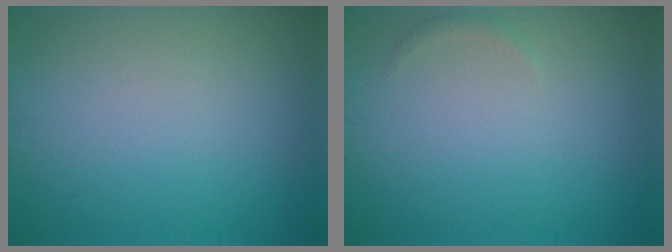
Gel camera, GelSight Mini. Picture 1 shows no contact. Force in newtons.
{"total": 0.6, "press": 0.6, "slide": 0.0}